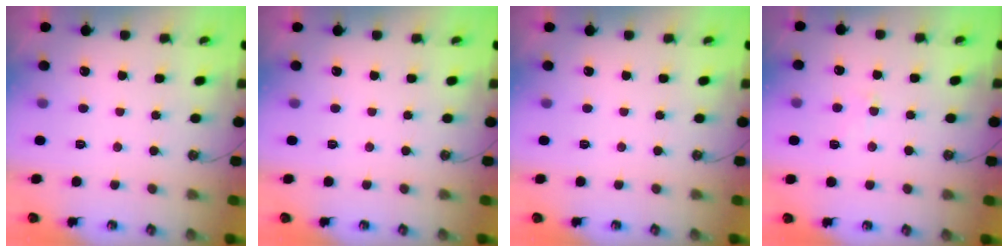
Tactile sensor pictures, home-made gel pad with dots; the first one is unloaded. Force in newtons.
{"total": 0.0}
{"total": 0.0}
{"total": 1.2, "press": 1.1, "slide": 0.5}